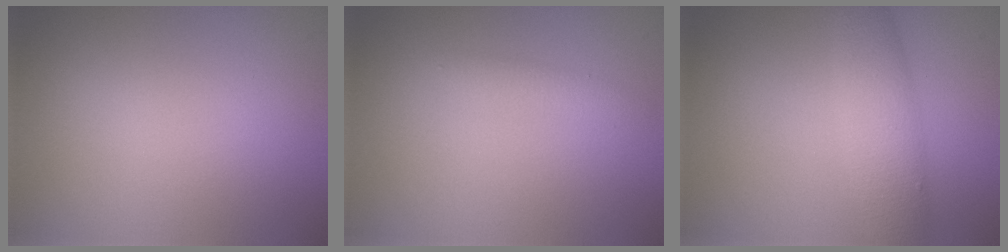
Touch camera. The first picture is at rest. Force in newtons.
{"total": 1.0, "press": 1.0, "slide": 0.0}
{"total": 3.9, "press": 3.9, "slide": 0.0}